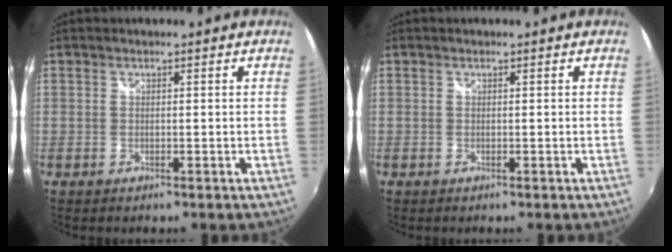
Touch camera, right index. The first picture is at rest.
{"total": 0.0}